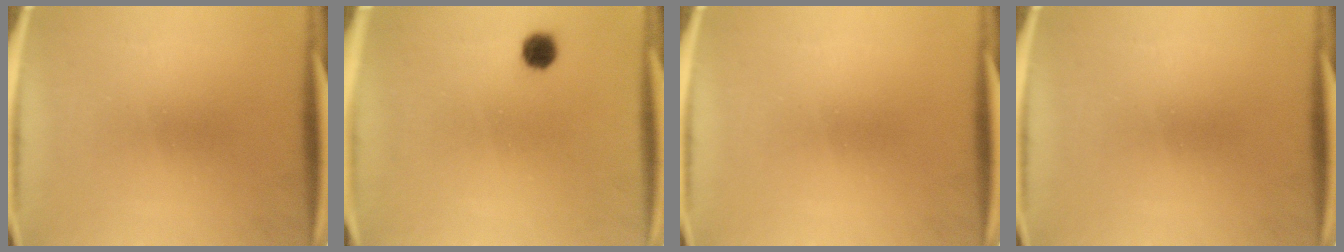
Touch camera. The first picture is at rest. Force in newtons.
{"total": 3.1}
{"total": 0.0}
{"total": 0.0}